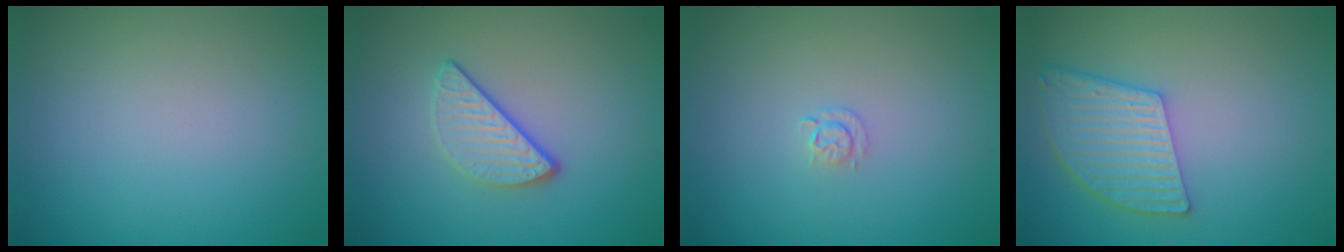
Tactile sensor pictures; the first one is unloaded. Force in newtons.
{"total": 2.9, "press": 2.4, "slide": 1.7}
{"total": 0.9, "press": 0.6, "slide": 0.6}
{"total": 5.2, "press": 4.4, "slide": 2.6}